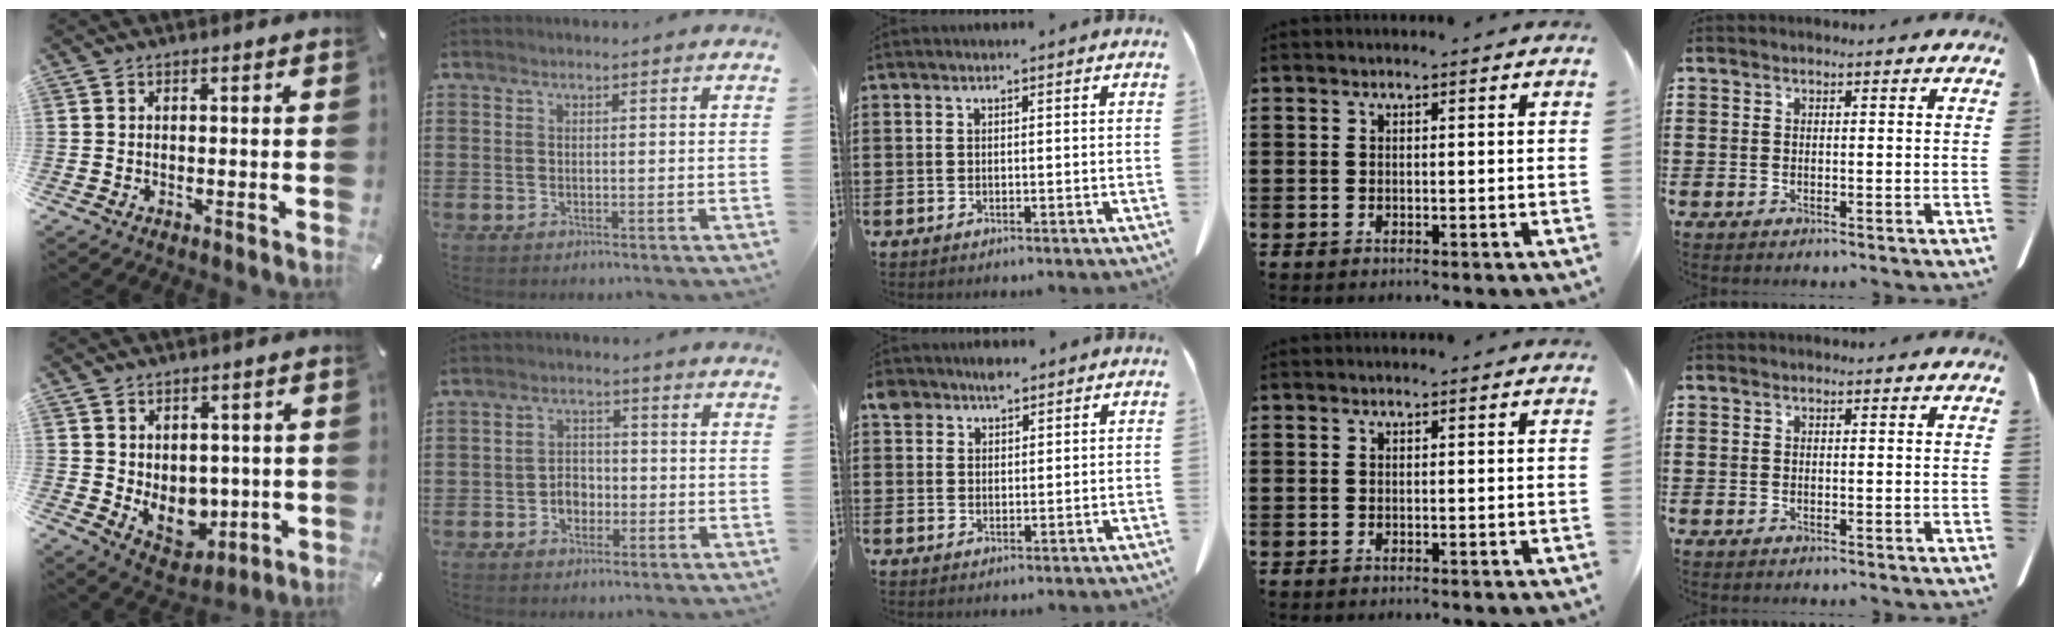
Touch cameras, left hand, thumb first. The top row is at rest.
{"thumb": {"total": 8.9, "force": [0.3, 7.6, 4.6], "torque": [-0.053, -0.018, 0.012]}, "index": {"total": 3.3, "force": [-1.5, 2.4, 1.8], "torque": [-0.038, 0.006, -0.032]}, "middle": {"total": 3.4, "force": [2.7, 1.7, 1.1], "torque": [-0.022, 0.002, 0.052]}}